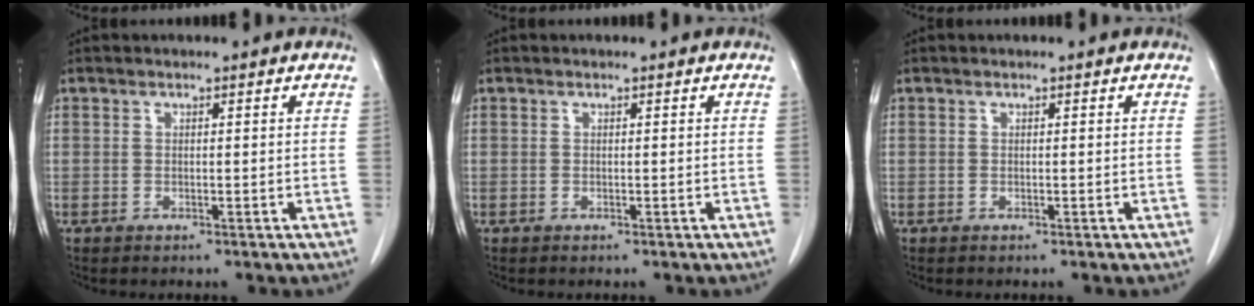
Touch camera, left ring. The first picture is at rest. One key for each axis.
{"total": 0.0}
{"total": 0.0}